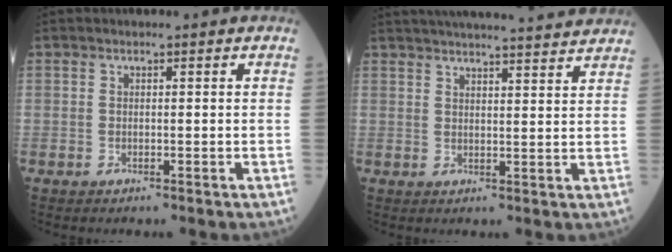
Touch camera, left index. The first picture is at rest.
{"total": 19.7, "force": [18.4, 1.0, 7.0], "torque": [-0.105, 0.012, 0.242]}